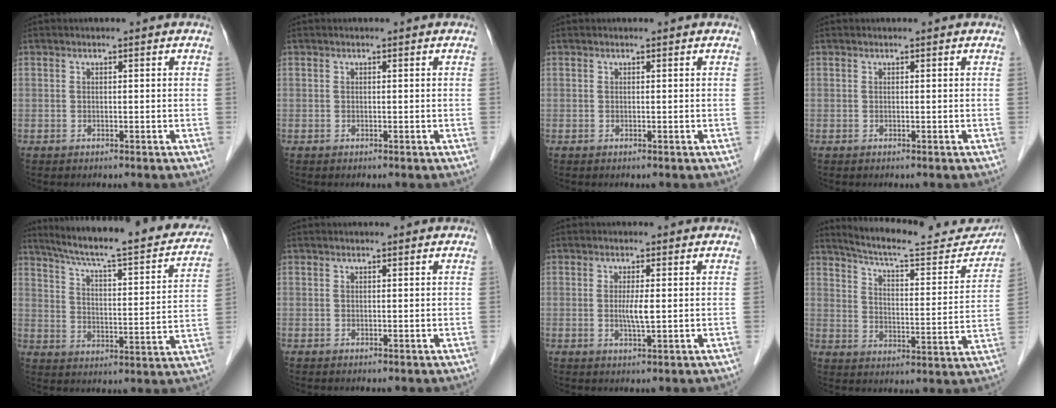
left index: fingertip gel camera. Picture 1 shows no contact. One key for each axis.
{"total": 0.0}
{"total": 0.0}
{"total": 0.0}
{"total": 25.8, "fx": 22.0, "fy": 3.3, "fz": 13.1, "tx": -0.198, "ty": -0.020, "tz": 0.288}
{"total": 0.6, "fx": 0.6, "fy": 0.1, "fz": 0.1, "tx": -0.003, "ty": 0.005, "tz": 0.007}
{"total": 2.5, "fx": 0.1, "fy": 0.1, "fz": 2.5, "tx": -0.053, "ty": -0.005, "tz": 0.002}
{"total": 19.3, "fx": 18.1, "fy": 3.1, "fz": 6.2, "tx": -0.083, "ty": -0.027, "tz": 0.238}